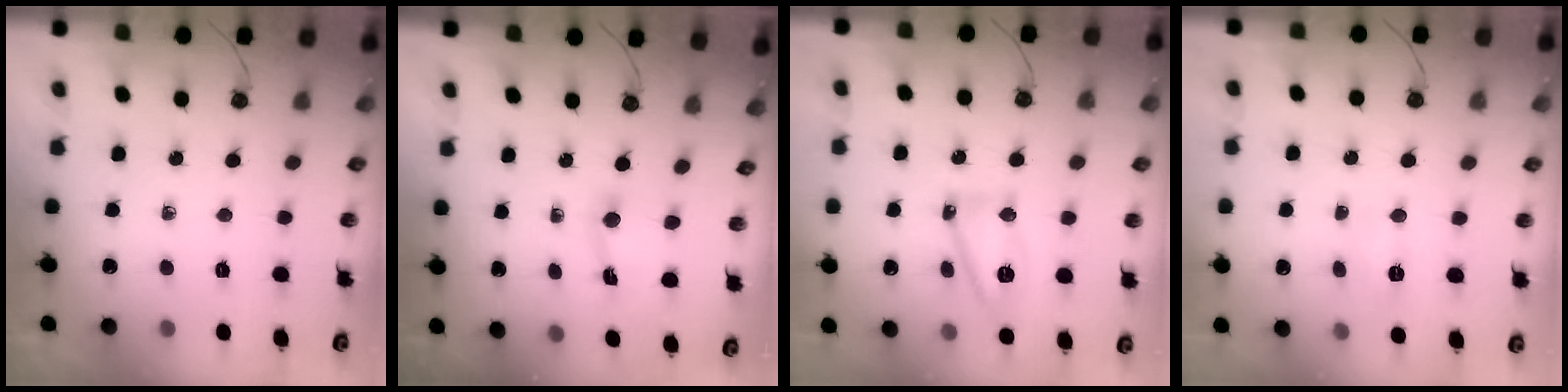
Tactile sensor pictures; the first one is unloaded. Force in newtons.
{"total": 1.6, "press": 1.6, "slide": 0.3}
{"total": 9.8, "press": 9.7, "slide": 1.2}
{"total": 3.7, "press": 3.7, "slide": 0.3}